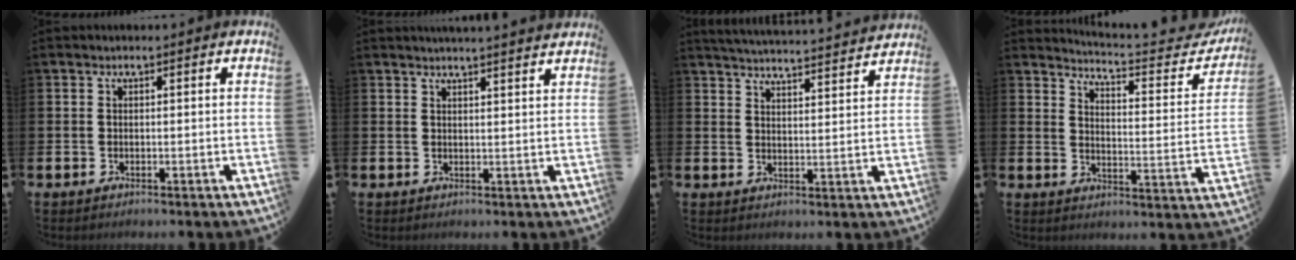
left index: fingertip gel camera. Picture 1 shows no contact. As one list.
[{"total": 2.7, "force": [2.7, -0.5, 0.1], "torque": [0.009, -0.020, 0.045]}, {"total": 4.9, "force": [4.9, -0.3, 0.4], "torque": [-0.015, -0.043, 0.083]}, {"total": 4.5, "force": [4.3, 0.0, 1.5], "torque": [-0.032, -0.048, 0.062]}]